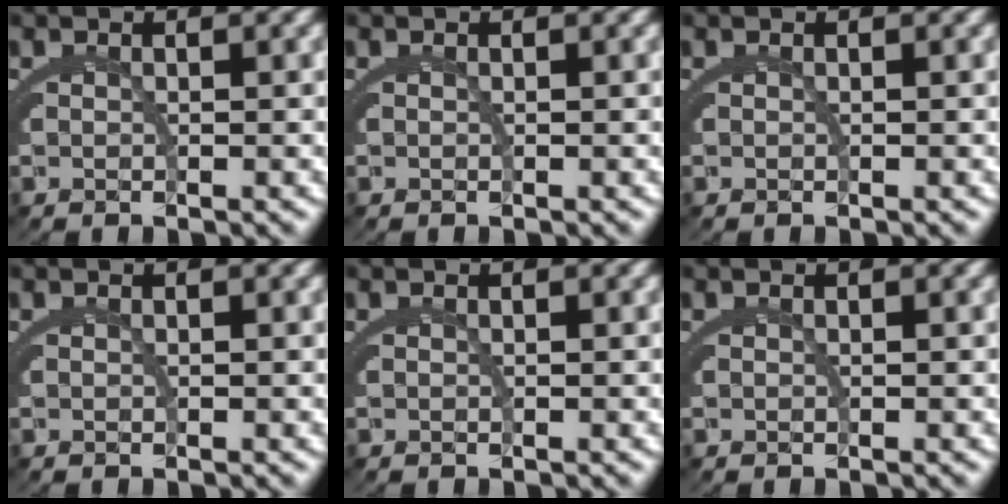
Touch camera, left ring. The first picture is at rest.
{"total": 0.0}
{"total": 0.0}
{"total": 0.0}
{"total": 0.0}
{"total": 0.0}